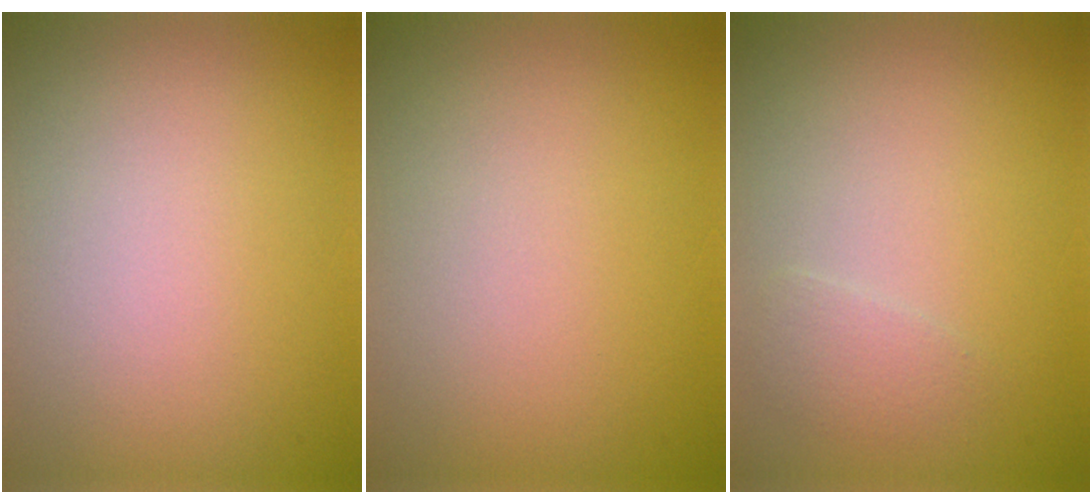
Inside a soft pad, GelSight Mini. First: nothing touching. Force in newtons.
{"total": 0.0}
{"total": 1.2, "press": 1.2, "slide": 0.1}